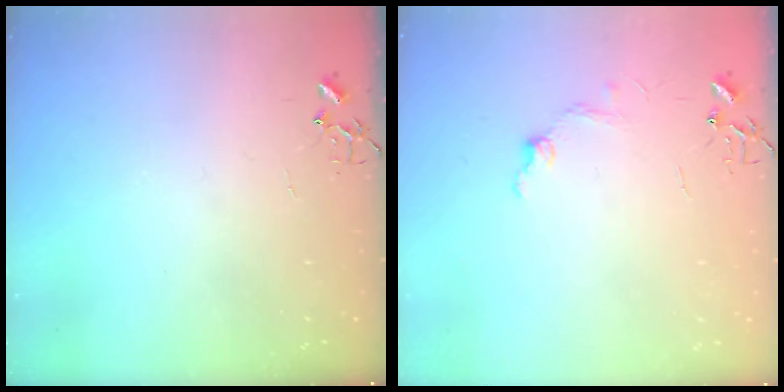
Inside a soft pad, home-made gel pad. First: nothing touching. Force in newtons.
{"total": 7.7, "press": 7.6, "slide": 0.9}